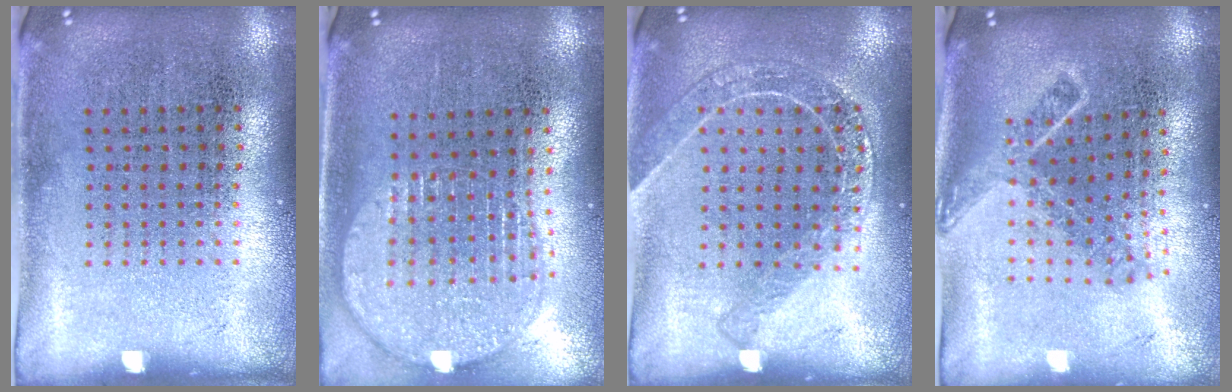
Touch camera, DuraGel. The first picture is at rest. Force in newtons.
{"total": 1.9, "press": 1.6, "slide": 1.0}
{"total": 1.6, "press": 1.5, "slide": 0.5}
{"total": 1.8, "press": 1.3, "slide": 1.2}